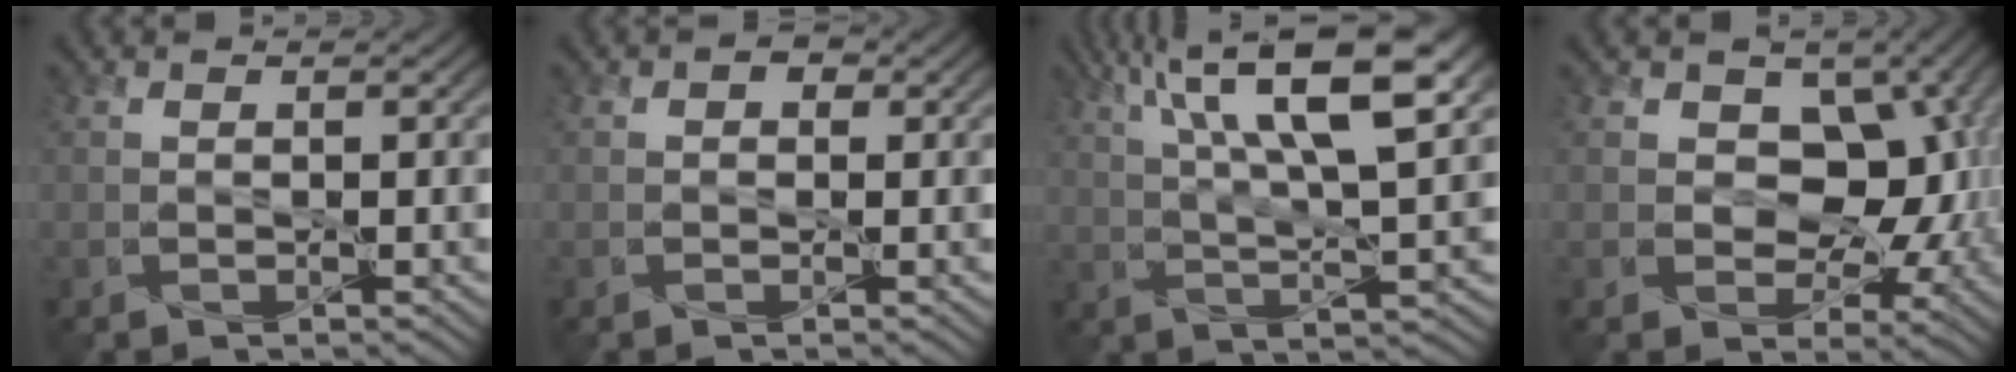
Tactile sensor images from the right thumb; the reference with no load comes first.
{"total": 1.2, "force": [0.2, 1.0, 0.7], "torque": [-0.008, -0.002, -0.005]}
{"total": 14.2, "force": [6.4, 3.7, 12.1], "torque": [-0.212, 0.006, 0.107]}
{"total": 11.1, "force": [1.3, 7.8, 7.7], "torque": [-0.104, -0.002, 0.015]}